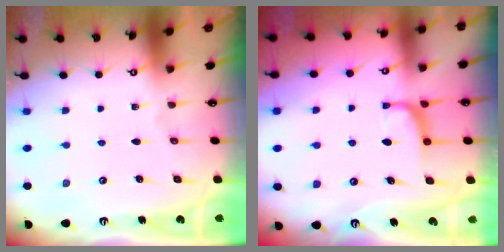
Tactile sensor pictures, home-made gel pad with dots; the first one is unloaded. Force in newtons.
{"total": 1.6, "press": 1.5, "slide": 0.5}